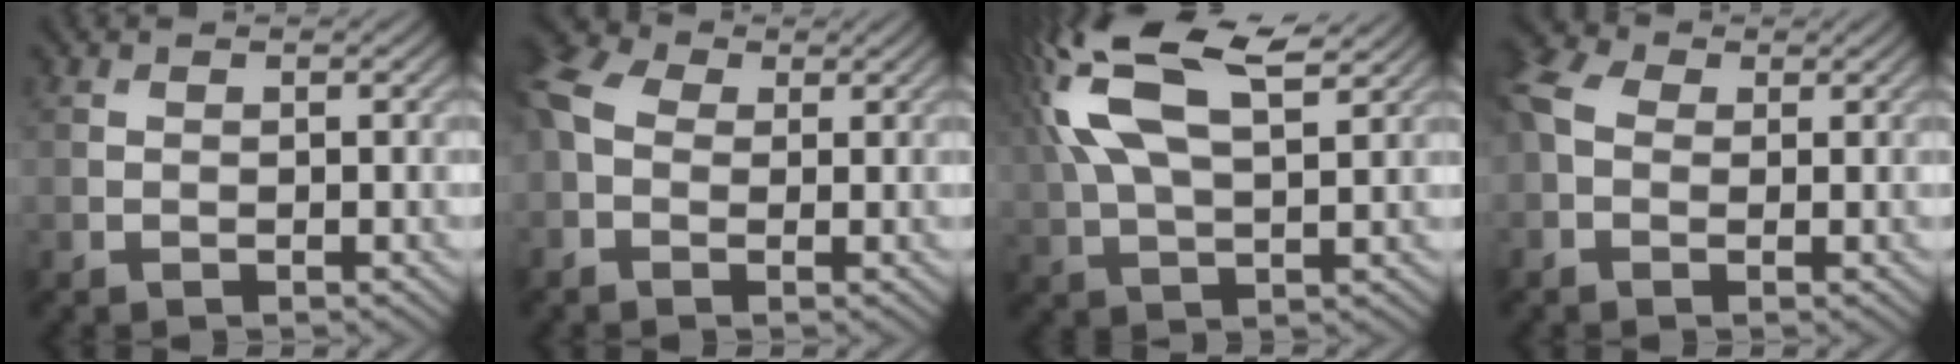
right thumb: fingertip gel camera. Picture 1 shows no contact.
{"total": 7.4, "force": [0.0, 5.3, 5.2], "torque": [-0.153, 0.012, -0.014]}
{"total": 14.2, "force": [5.7, 6.3, 11.3], "torque": [-0.257, 0.020, 0.096]}
{"total": 5.6, "force": [0.1, 4.1, 3.8], "torque": [-0.115, 0.009, -0.013]}